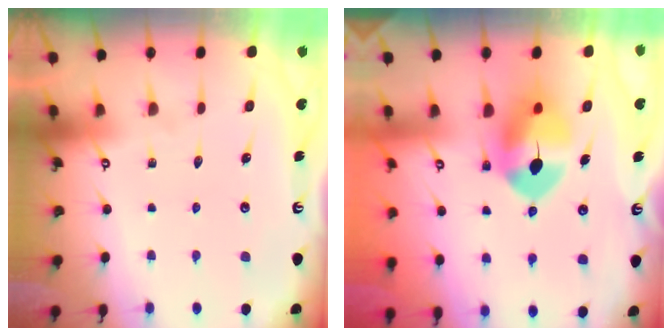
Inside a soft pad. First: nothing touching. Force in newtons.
{"total": 9.5, "press": 9.3, "slide": 1.8}